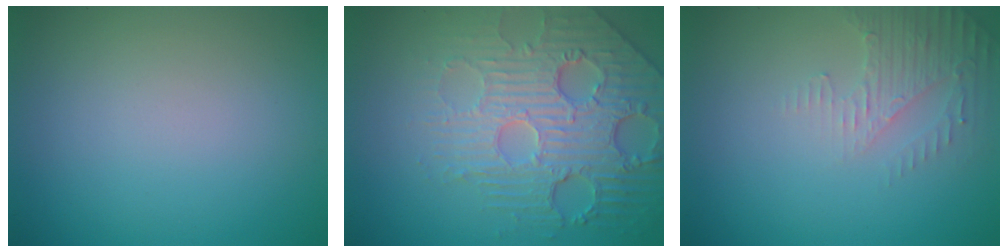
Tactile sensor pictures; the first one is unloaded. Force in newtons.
{"total": 6.9, "press": 5.3, "slide": 4.4}
{"total": 2.6, "press": 2.5, "slide": 0.7}